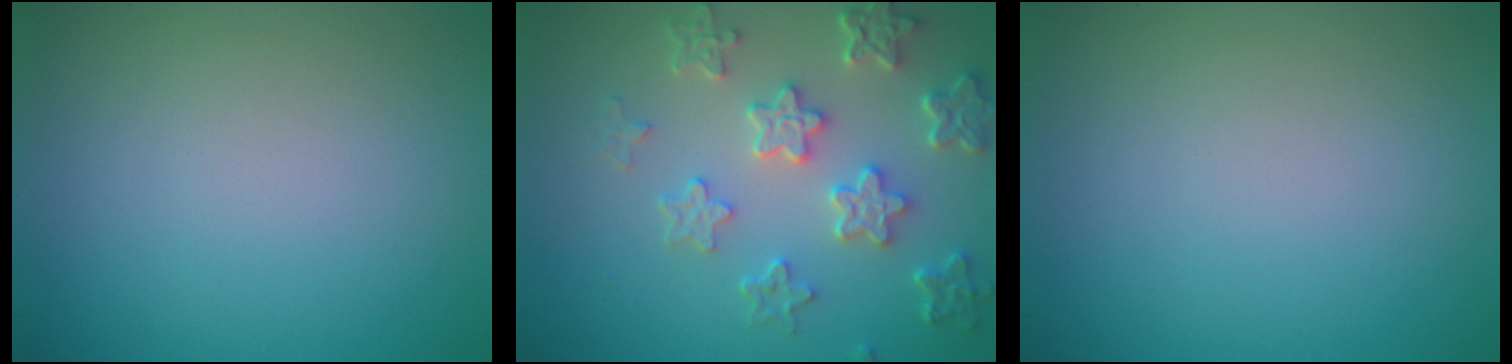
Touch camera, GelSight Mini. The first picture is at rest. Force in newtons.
{"total": 5.1, "press": 4.2, "slide": 2.9}
{"total": 0.0}